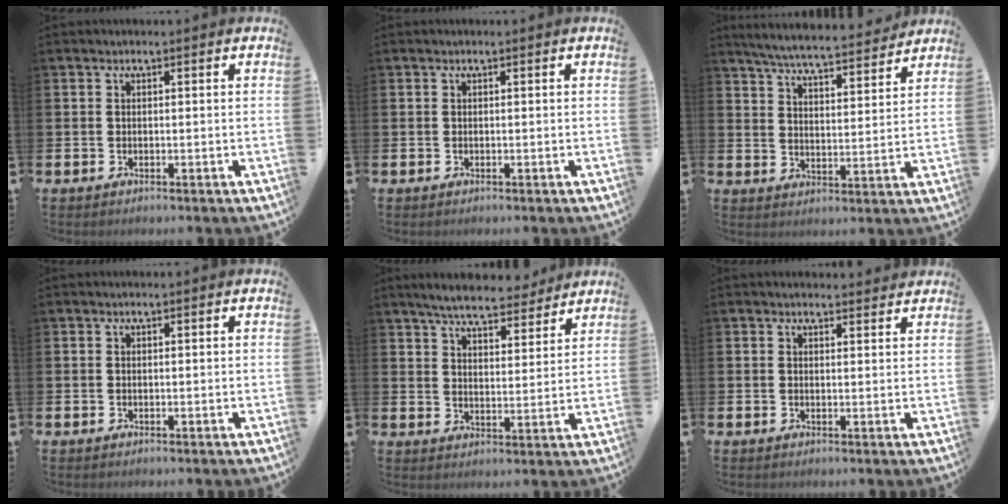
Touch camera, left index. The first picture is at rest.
{"total": 0.0}
{"total": 6.4, "force": [6.2, 0.5, 1.7], "torque": [-0.049, -0.045, 0.105]}
{"total": 0.0}
{"total": 6.5, "force": [6.1, 1.3, 1.8], "torque": [-0.046, -0.032, 0.106]}
{"total": 1.6, "force": [1.5, 0.5, 0.0], "torque": [0.014, -0.006, 0.024]}